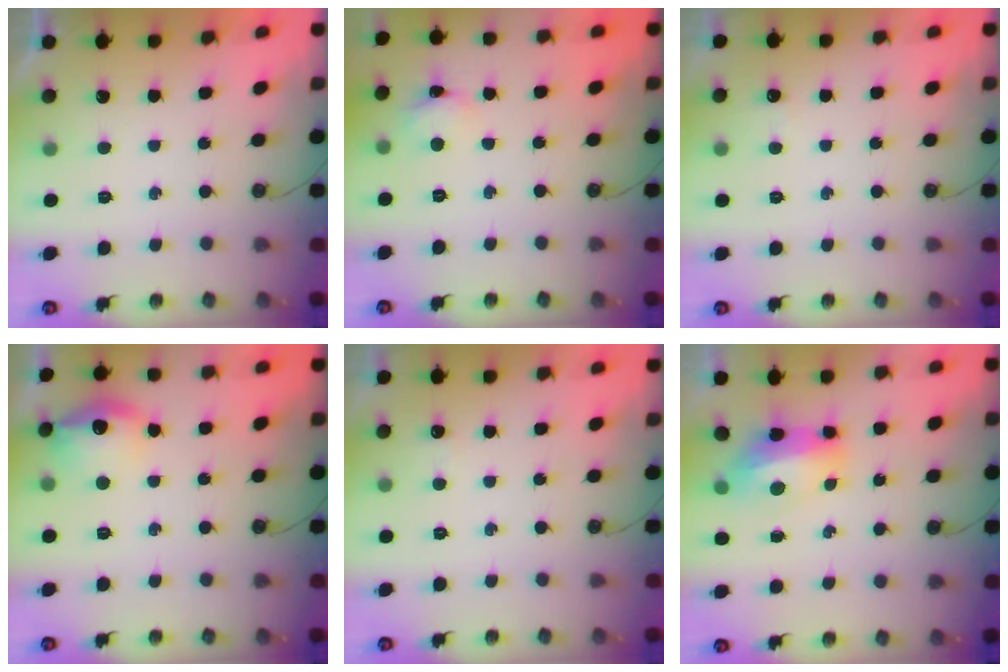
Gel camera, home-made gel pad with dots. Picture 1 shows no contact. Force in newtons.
{"total": 2.9, "press": 2.9, "slide": 0.2}
{"total": 2.9, "press": 2.8, "slide": 0.7}
{"total": 13.5, "press": 13.4, "slide": 1.1}
{"total": 2.9, "press": 2.8, "slide": 0.7}
{"total": 8.0, "press": 7.9, "slide": 0.9}